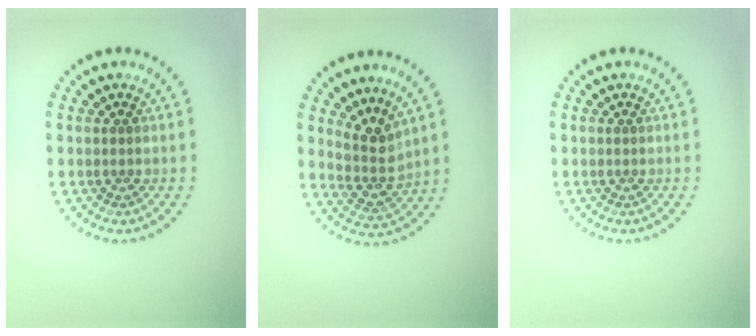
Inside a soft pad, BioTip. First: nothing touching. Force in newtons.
{"total": 3.0, "press": 2.3, "slide": 2.0}
{"total": 0.0}